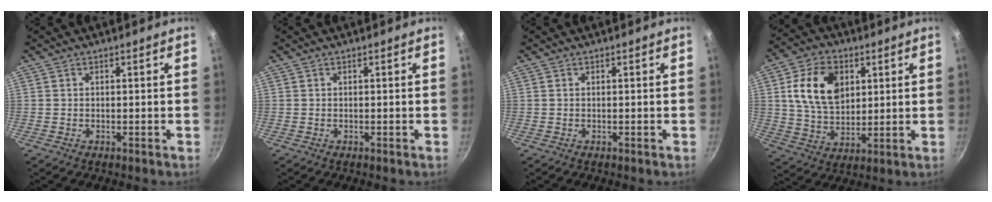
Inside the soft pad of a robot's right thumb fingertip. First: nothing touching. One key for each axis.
{"total": 0.0}
{"total": 0.0}
{"total": 14.0, "fx": 4.0, "fy": 9.7, "fz": 9.3, "tx": -0.142, "ty": -0.009, "tz": 0.072}